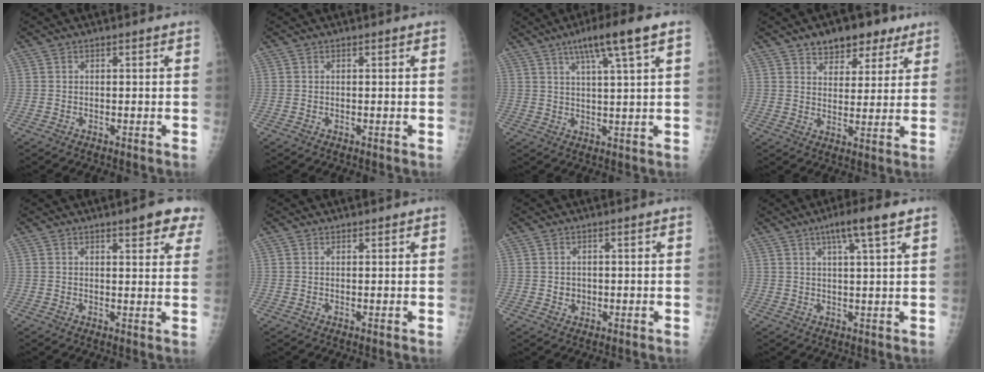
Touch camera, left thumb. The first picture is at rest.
{"total": 0.0}
{"total": 9.5, "force": [5.0, 0.3, 8.0], "torque": [-0.134, -0.005, 0.082]}
{"total": 10.1, "force": [6.7, 5.9, 4.7], "torque": [-0.021, -0.027, 0.099]}
{"total": 7.1, "force": [4.6, 1.9, 5.0], "torque": [-0.039, -0.015, 0.052]}
{"total": 0.6, "force": [0.5, 0.3, -0.1], "torque": [0.008, -0.005, 0.008]}
{"total": 1.5, "force": [0.1, 1.5, 0.5], "torque": [0.002, 0.001, 0.007]}
{"total": 6.6, "force": [3.7, 0.2, 5.5], "torque": [-0.093, -0.005, 0.063]}